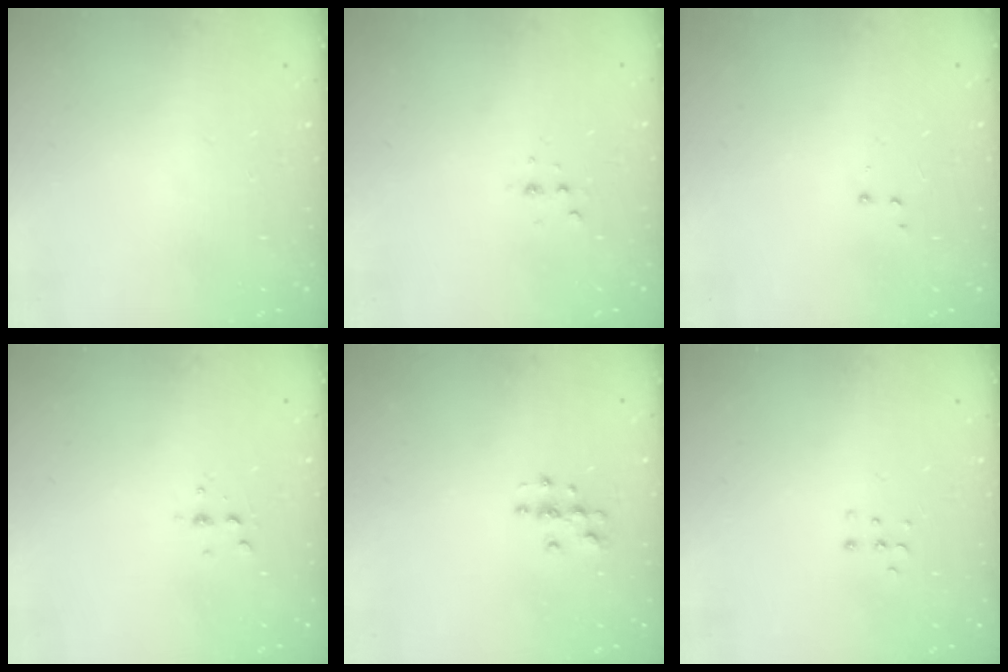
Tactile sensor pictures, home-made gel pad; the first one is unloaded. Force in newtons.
{"total": 2.8, "press": 2.8, "slide": 0.7}
{"total": 2.8, "press": 2.7, "slide": 0.5}
{"total": 3.7, "press": 3.6, "slide": 0.5}
{"total": 3.8, "press": 3.8, "slide": 0.3}
{"total": 3.8, "press": 3.8, "slide": 0.6}